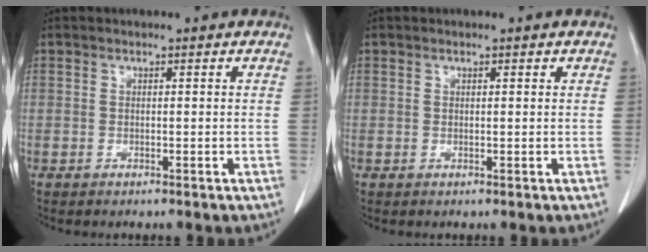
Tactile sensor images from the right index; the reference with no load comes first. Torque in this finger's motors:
{"motor_torque": [-0.27, 0.14, 0.02, -0.01]}